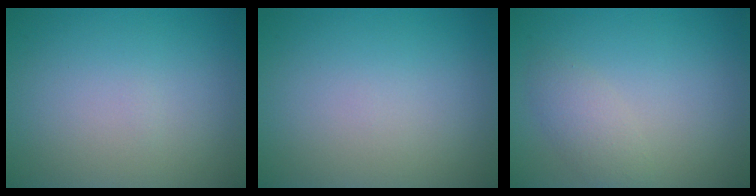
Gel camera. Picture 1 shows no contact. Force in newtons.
{"total": 0.0}
{"total": 2.0, "press": 2.0, "slide": 0.2}